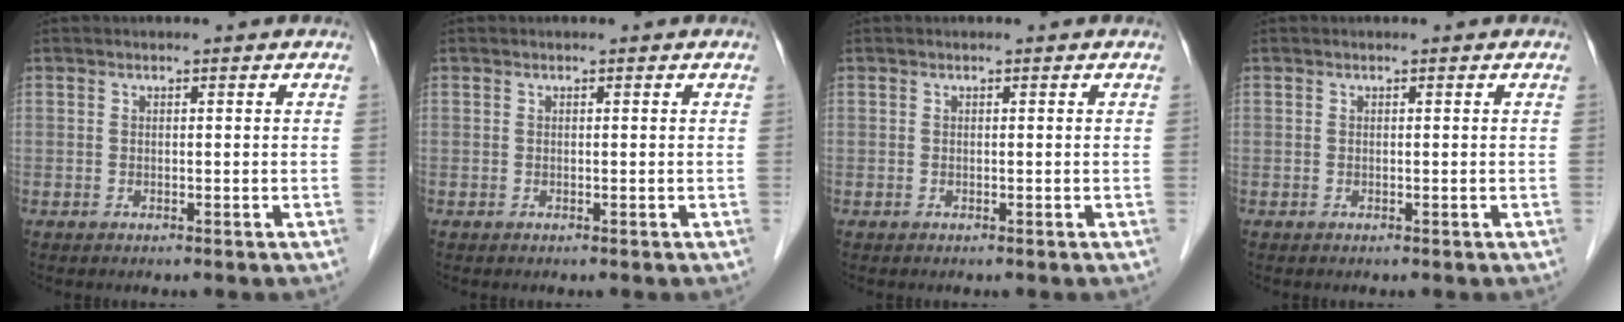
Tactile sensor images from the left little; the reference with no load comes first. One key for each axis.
{"total": 0.0}
{"total": 0.0}
{"total": 0.0}